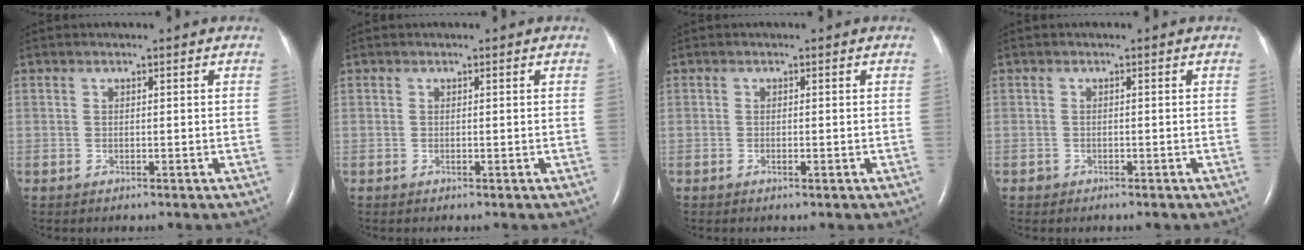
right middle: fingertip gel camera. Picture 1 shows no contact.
{"total": 0.0}
{"total": 0.7, "force": [-0.3, 0.1, 0.6], "torque": [-0.016, -0.002, -0.004]}
{"total": 0.8, "force": [-0.6, 0.5, 0.1], "torque": [-0.004, 0.002, -0.009]}